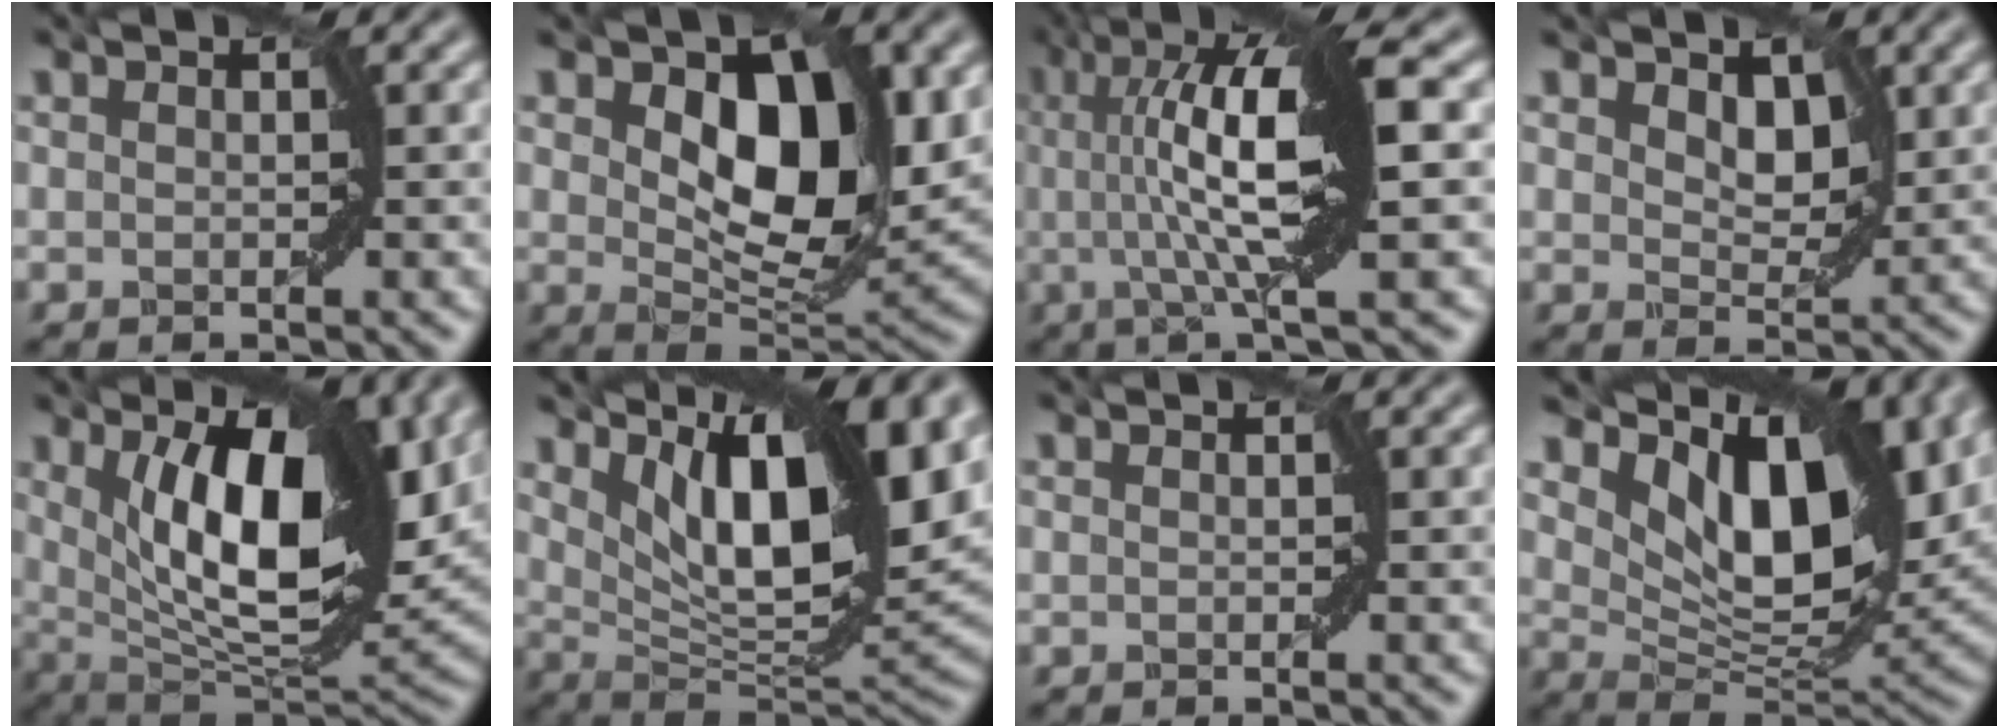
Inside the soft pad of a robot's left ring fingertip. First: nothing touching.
{"total": 9.2, "force": [2.3, 5.1, 7.3], "torque": [-0.116, -0.013, 0.042]}
{"total": 10.5, "force": [1.2, 2.1, 10.3], "torque": [-0.160, 0.006, 0.021]}
{"total": 3.3, "force": [1.2, 2.0, 2.2], "torque": [-0.041, -0.005, 0.021]}
{"total": 12.7, "force": [3.4, 5.1, 11.1], "torque": [-0.160, -0.008, 0.056]}
{"total": 13.0, "force": [5.7, 4.8, 10.6], "torque": [-0.155, -0.002, 0.104]}
{"total": 0.0}
{"total": 13.0, "force": [5.8, 6.6, 9.6], "torque": [-0.159, -0.004, 0.114]}